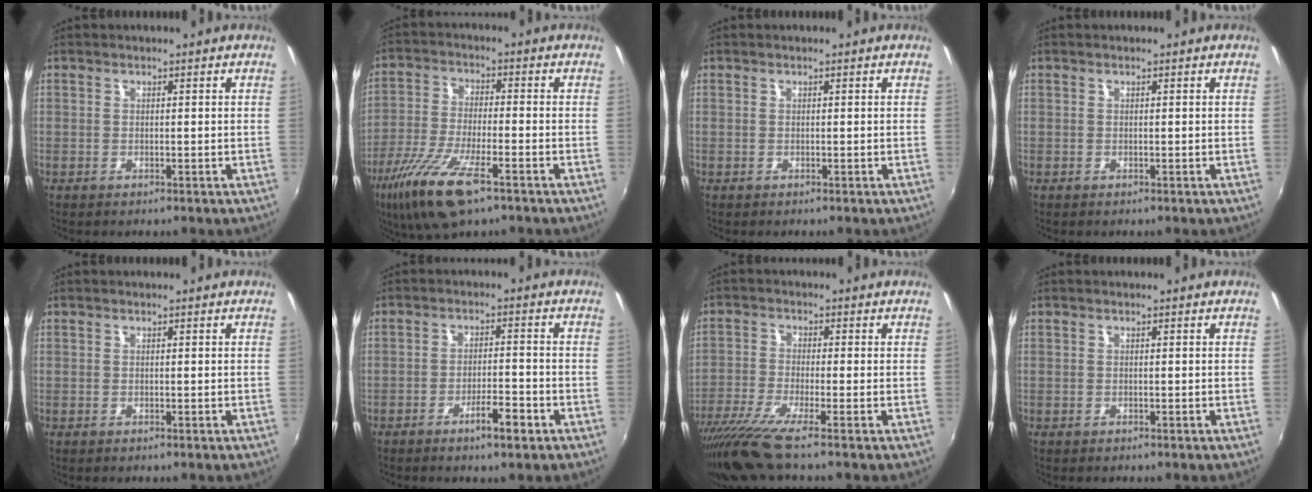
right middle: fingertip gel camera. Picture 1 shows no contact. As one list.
[{"total": 13.4, "force": [-8.0, 3.6, 10.2], "torque": [-0.219, -0.036, -0.156]}, {"total": 0.0}, {"total": 0.0}, {"total": 0.0}, {"total": 4.8, "force": [-2.9, 0.8, 3.7], "torque": [-0.069, -0.002, -0.044]}, {"total": 8.0, "force": [-6.6, -1.2, 4.3], "torque": [-0.098, -0.032, -0.126]}, {"total": 0.0}]